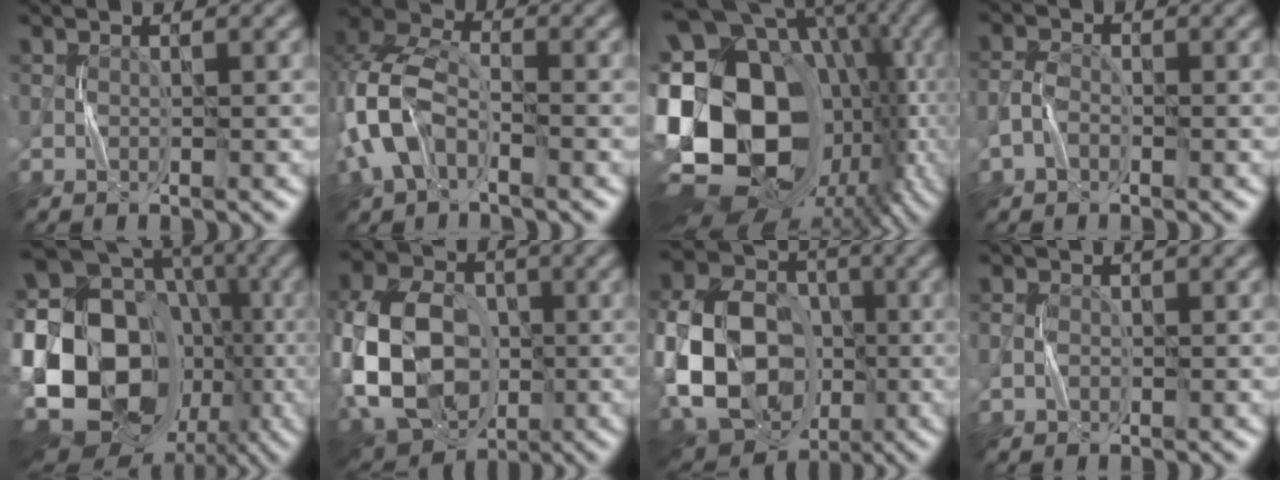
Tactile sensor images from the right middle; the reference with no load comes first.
{"total": 7.2, "force": [-2.2, 4.7, 4.9], "torque": [-0.125, 0.007, -0.055]}
{"total": 22.7, "force": [-2.5, 17.1, 14.7], "torque": [-0.271, 0.004, -0.053]}
{"total": 1.7, "force": [-0.9, 1.2, 0.8], "torque": [-0.016, 0.006, -0.021]}
{"total": 23.7, "force": [-4.9, 19.2, 12.9], "torque": [-0.249, 0.002, -0.130]}
{"total": 14.6, "force": [-1.9, 10.8, 9.5], "torque": [-0.190, -0.002, -0.034]}
{"total": 16.4, "force": [-2.8, 12.7, 9.9], "torque": [-0.204, -0.008, -0.046]}
{"total": 1.0, "force": [-0.1, 0.9, 0.4], "torque": [-0.005, 0.002, -0.004]}